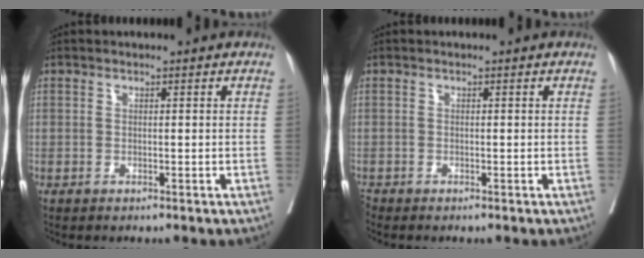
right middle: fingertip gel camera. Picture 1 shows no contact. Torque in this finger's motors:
{"motor_torque": [-0.53, -0.14, -0.03, -0.01]}